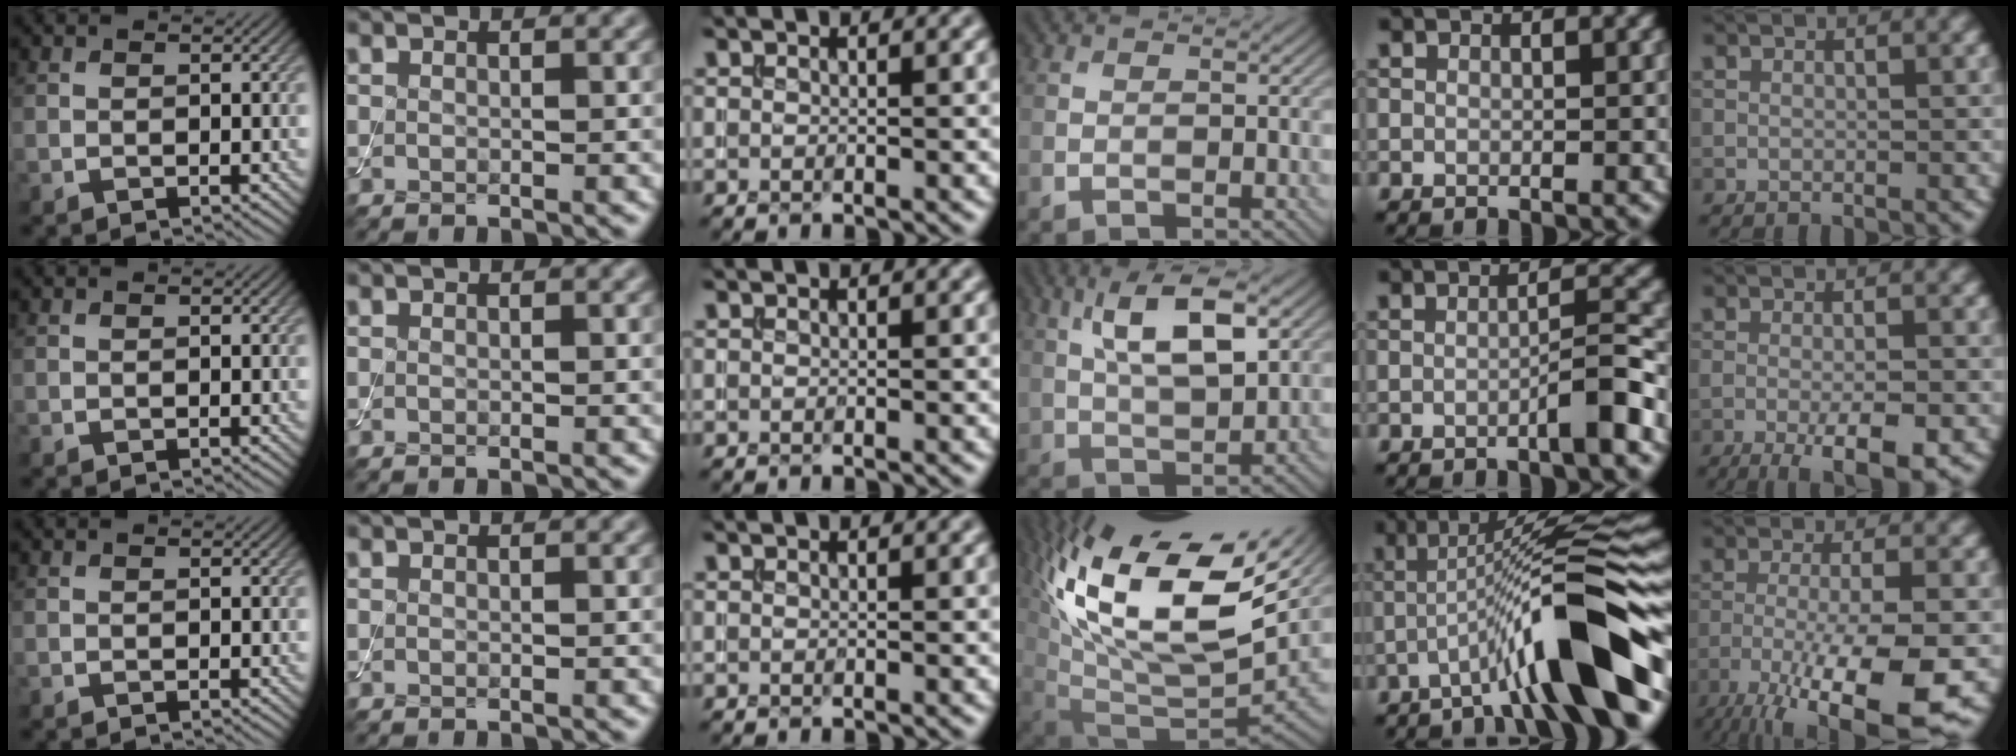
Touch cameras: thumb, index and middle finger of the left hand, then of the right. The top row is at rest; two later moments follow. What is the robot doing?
{"motion": "assemble", "object": "toy tower of hanoi"}